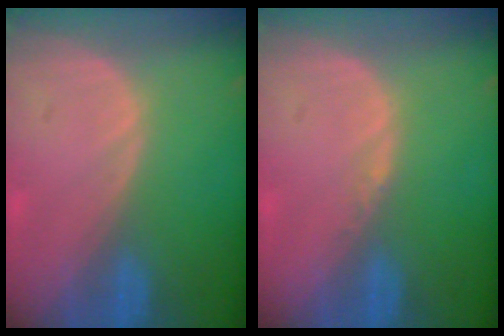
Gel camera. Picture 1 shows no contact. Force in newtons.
{"total": 0.6, "press": 0.5, "slide": 0.4}